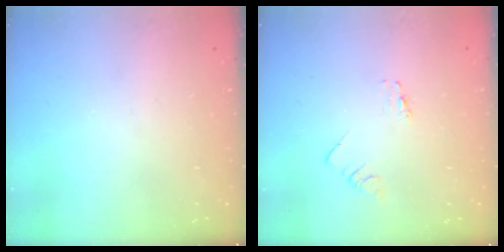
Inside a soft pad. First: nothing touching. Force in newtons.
{"total": 0.0}